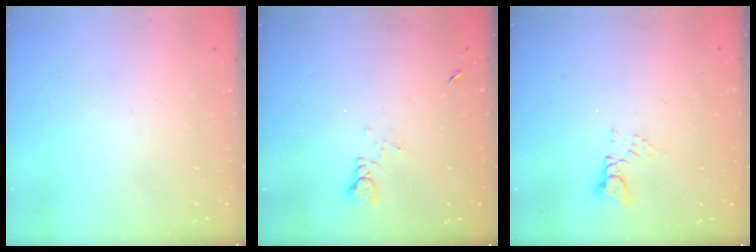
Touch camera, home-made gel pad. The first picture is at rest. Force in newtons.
{"total": 1.3, "press": 1.3, "slide": 0.2}
{"total": 3.2, "press": 3.2, "slide": 0.4}